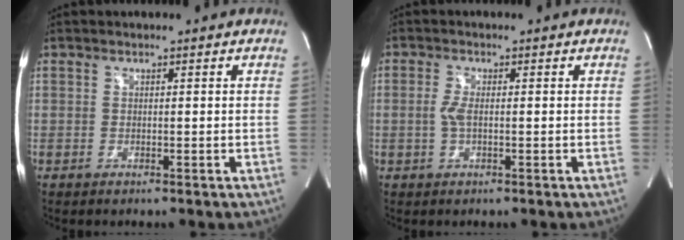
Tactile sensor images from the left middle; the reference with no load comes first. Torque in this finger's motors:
{"motor_torque": [0.56, 0.31, 0.19, 0.07]}